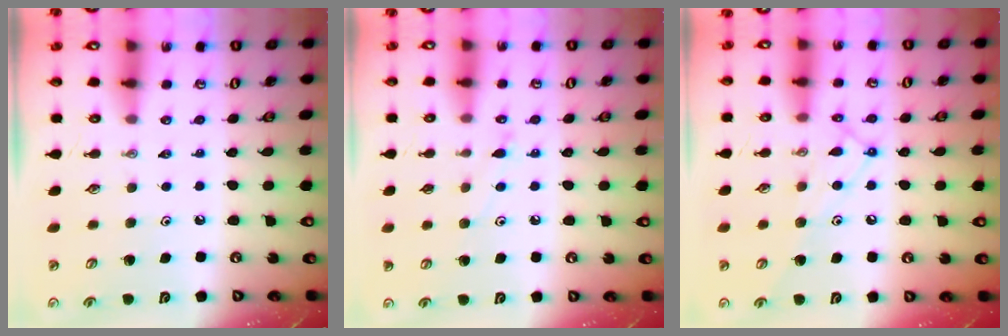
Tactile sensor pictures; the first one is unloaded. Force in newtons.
{"total": 6.7, "press": 6.6, "slide": 0.7}
{"total": 12.3, "press": 12.3, "slide": 0.8}